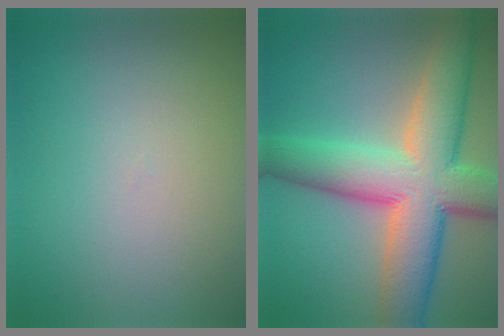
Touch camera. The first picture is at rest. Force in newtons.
{"total": 12.0, "press": 12.0, "slide": 0.6}